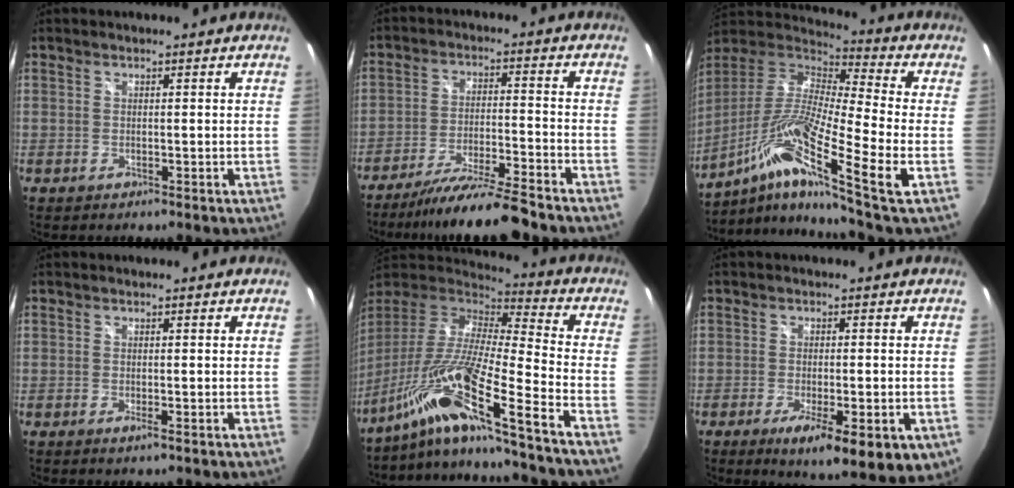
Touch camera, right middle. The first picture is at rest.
{"total": 11.7, "force": [-10.3, -0.4, 5.4], "torque": [-0.113, -0.015, -0.175]}
{"total": 19.7, "force": [-10.2, -0.4, 16.8], "torque": [-0.287, -0.049, -0.197]}
{"total": 1.2, "force": [-0.6, 0.0, 1.0], "torque": [-0.017, -0.004, -0.011]}
{"total": 22.6, "force": [-15.4, -0.9, 16.5], "torque": [-0.268, -0.061, -0.282]}
{"total": 10.9, "force": [-4.7, 2.8, 9.5], "torque": [-0.155, -0.037, -0.068]}